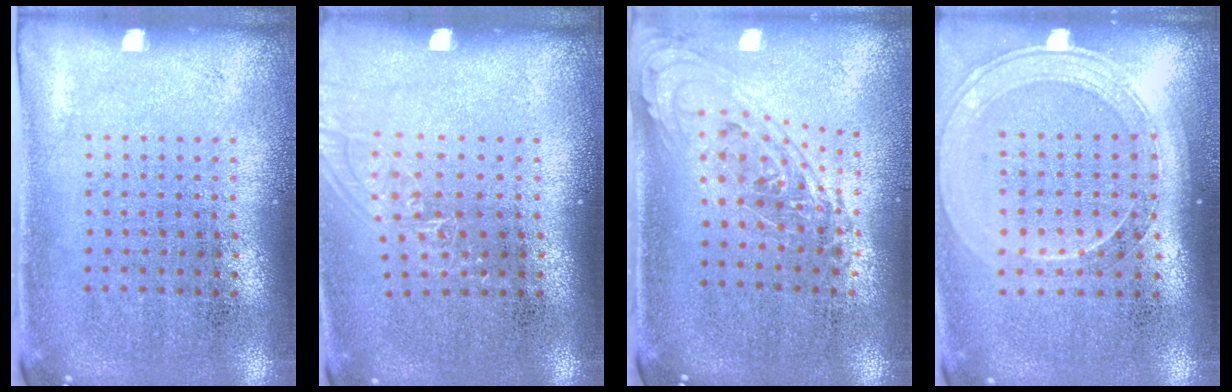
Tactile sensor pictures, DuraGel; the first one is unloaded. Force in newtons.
{"total": 1.0, "press": 0.9, "slide": 0.3}
{"total": 1.1, "press": 1.0, "slide": 0.4}
{"total": 1.7, "press": 1.5, "slide": 0.7}